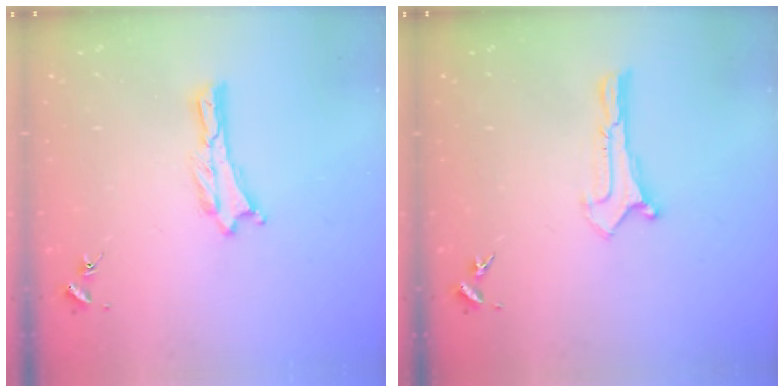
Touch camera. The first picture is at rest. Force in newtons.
{"total": 0.0}